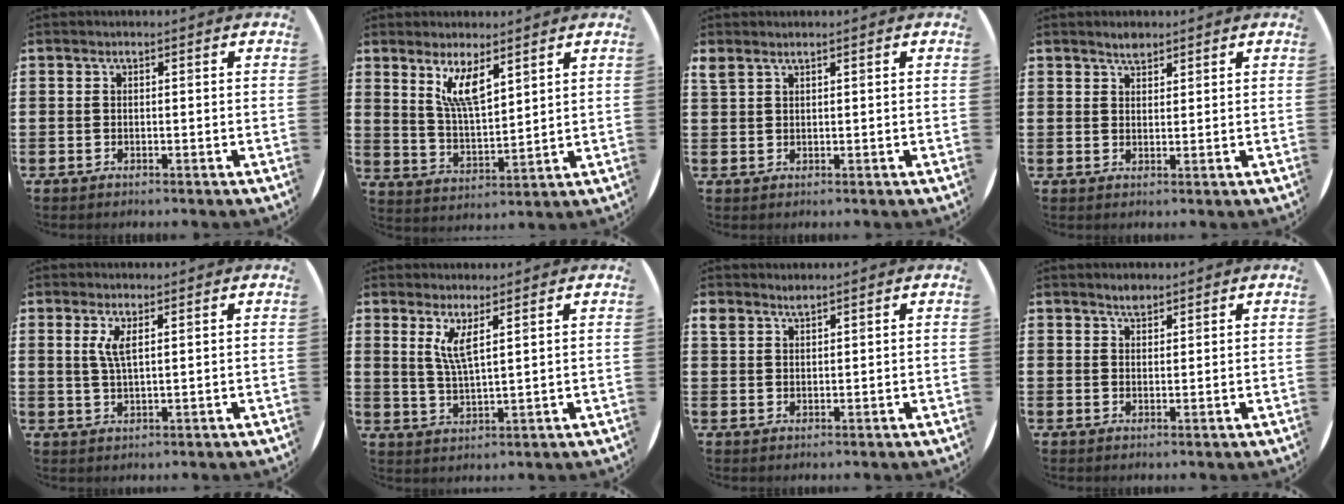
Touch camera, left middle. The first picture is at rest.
{"total": 6.8, "force": [4.6, 1.9, 4.5], "torque": [-0.093, -0.016, 0.079]}
{"total": 1.1, "force": [1.1, 0.1, 0.2], "torque": [-0.005, 0.002, 0.020]}
{"total": 1.8, "force": [1.7, 0.5, 0.2], "torque": [0.002, 0.000, 0.031]}
{"total": 2.9, "force": [1.4, 0.6, 2.5], "torque": [-0.052, 0.005, 0.023]}
{"total": 4.2, "force": [2.8, 0.5, 3.1], "torque": [-0.068, -0.003, 0.048]}
{"total": 1.5, "force": [1.5, 0.3, 0.1], "torque": [-0.003, 0.001, 0.028]}
{"total": 1.7, "force": [1.6, 0.5, 0.3], "torque": [0.002, 0.001, 0.029]}